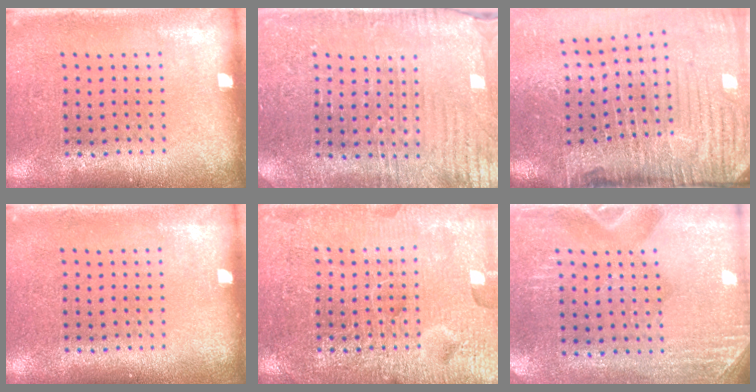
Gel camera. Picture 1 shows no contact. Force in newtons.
{"total": 3.4, "press": 3.4, "slide": 0.5}
{"total": 5.1, "press": 4.2, "slide": 2.9}
{"total": 0.0}
{"total": 7.1, "press": 7.0, "slide": 0.8}
{"total": 2.8, "press": 2.5, "slide": 1.3}